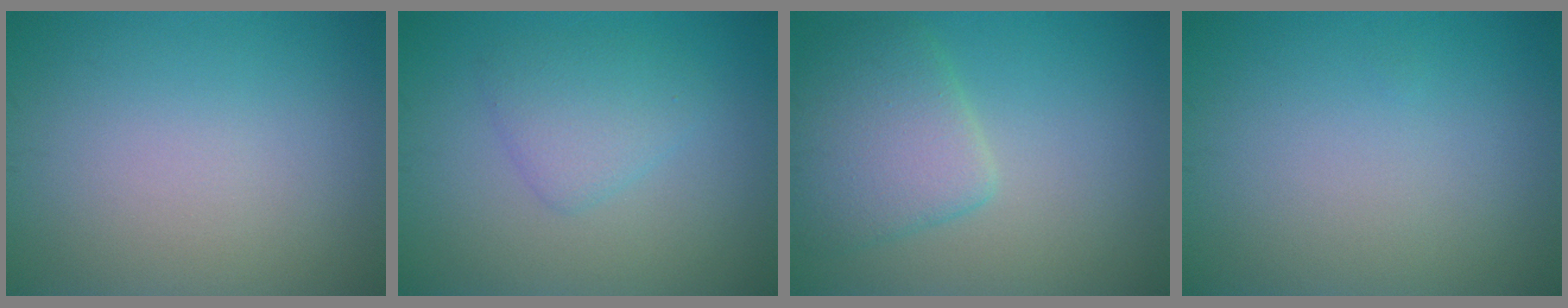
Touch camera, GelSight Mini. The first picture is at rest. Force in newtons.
{"total": 2.6, "press": 2.6, "slide": 0.3}
{"total": 4.9, "press": 4.9, "slide": 0.3}
{"total": 0.0}